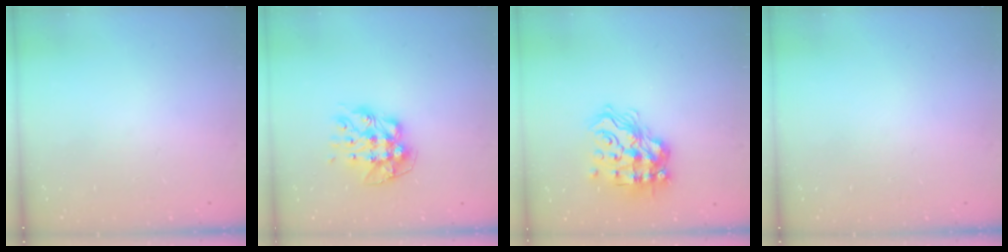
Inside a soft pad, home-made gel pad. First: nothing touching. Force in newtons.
{"total": 11.7, "press": 11.6, "slide": 1.1}
{"total": 17.4, "press": 17.4, "slide": 1.5}
{"total": 0.0}